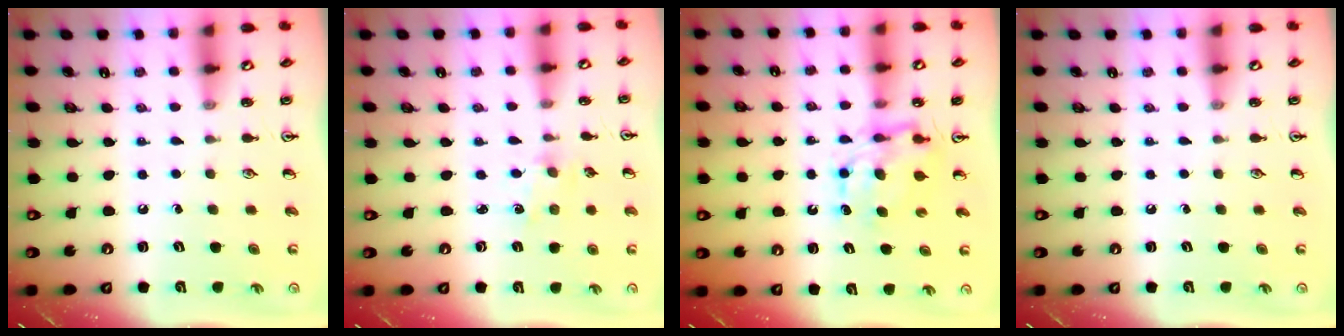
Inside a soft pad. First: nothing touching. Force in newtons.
{"total": 1.4, "press": 1.4, "slide": 0.3}
{"total": 7.3, "press": 7.3, "slide": 0.3}
{"total": 0.0}